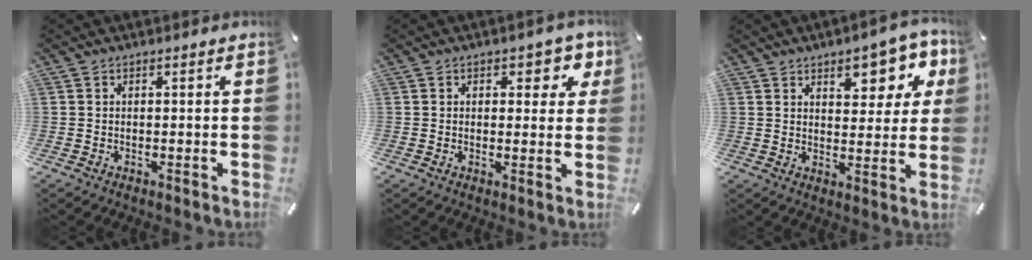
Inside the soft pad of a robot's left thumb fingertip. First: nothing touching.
{"total": 5.5, "force": [2.4, 3.4, 3.6], "torque": [-0.030, -0.006, 0.033]}
{"total": 10.9, "force": [6.1, 5.7, 6.9], "torque": [-0.070, -0.037, 0.100]}